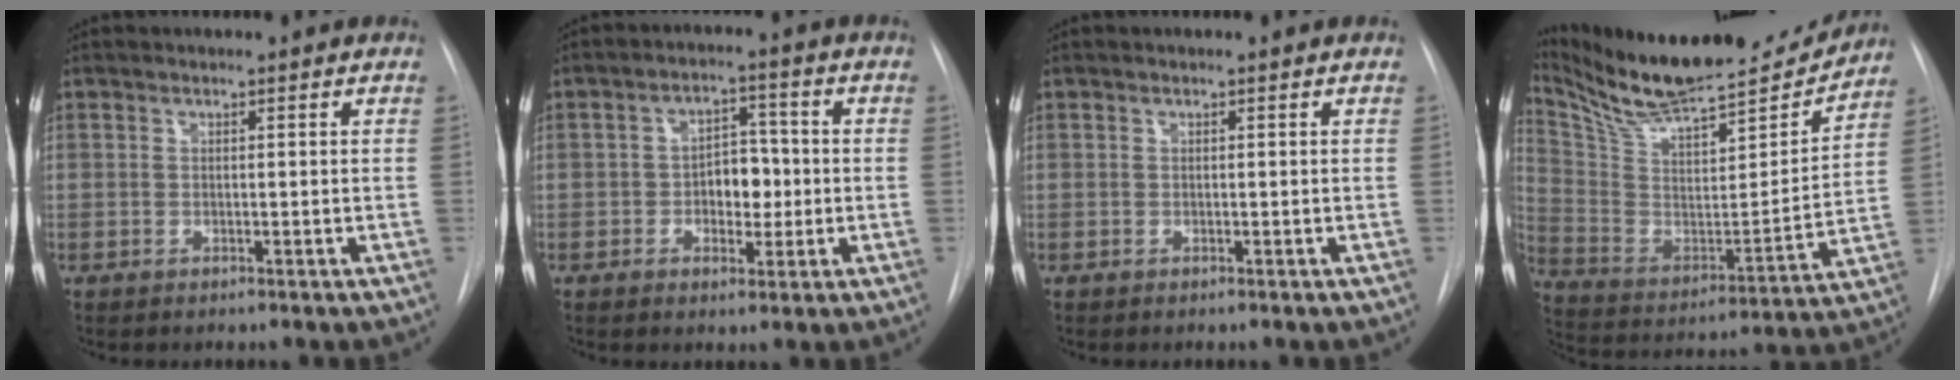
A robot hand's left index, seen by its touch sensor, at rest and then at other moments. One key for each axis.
{"total": 5.7, "fx": -1.6, "fy": 3.4, "fz": 4.3, "tx": -0.061, "ty": 0.009, "tz": -0.022}
{"total": 0.0}
{"total": 23.0, "fx": 21.2, "fy": 3.7, "fz": 8.2, "tx": -0.157, "ty": -0.039, "tz": 0.336}